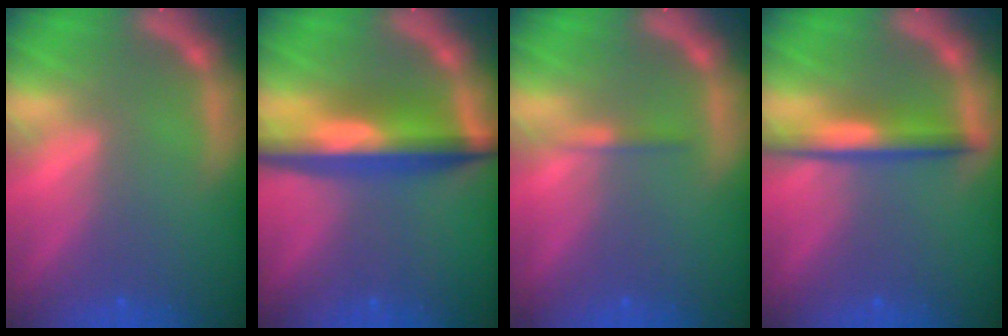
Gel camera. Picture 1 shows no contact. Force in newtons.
{"total": 7.6}
{"total": 0.9}
{"total": 4.0}